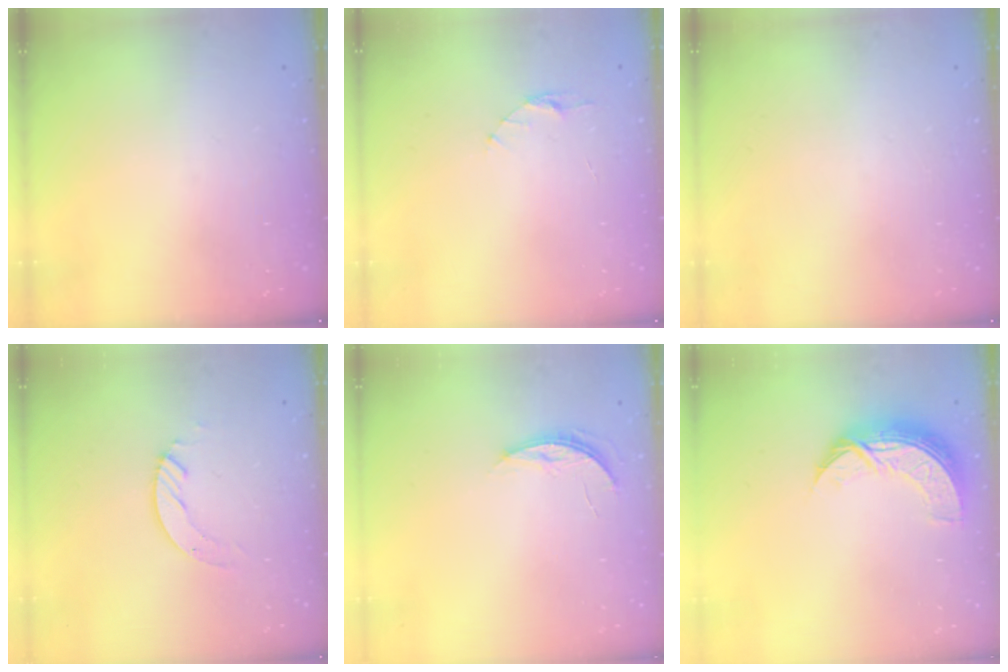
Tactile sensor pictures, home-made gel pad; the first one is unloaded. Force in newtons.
{"total": 3.5, "press": 3.5, "slide": 0.3}
{"total": 0.0}
{"total": 4.1, "press": 4.1, "slide": 0.3}
{"total": 3.9, "press": 3.9, "slide": 0.4}
{"total": 8.8, "press": 8.7, "slide": 1.0}